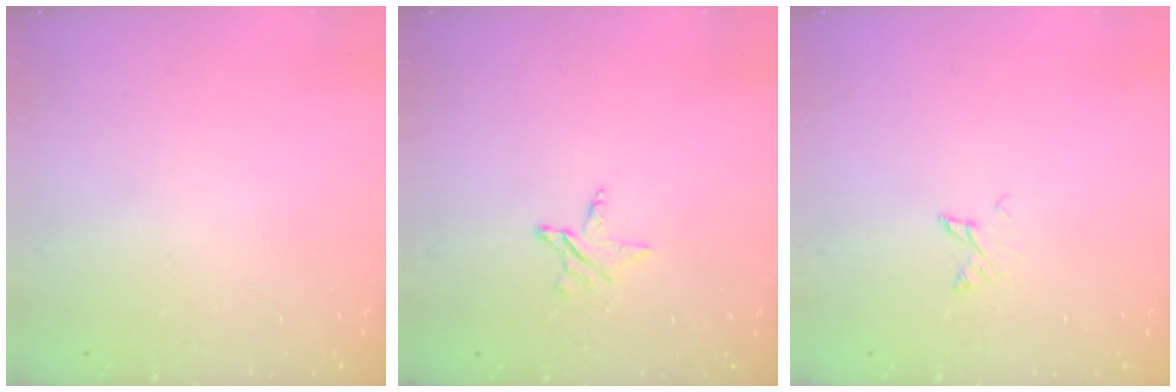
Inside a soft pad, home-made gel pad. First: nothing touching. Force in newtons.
{"total": 2.9, "press": 2.9, "slide": 0.3}
{"total": 2.6, "press": 2.6, "slide": 0.4}